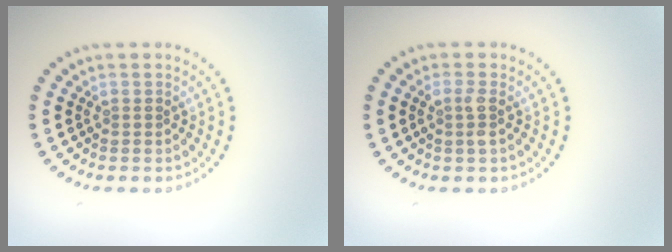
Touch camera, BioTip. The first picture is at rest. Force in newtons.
{"total": 1.4, "press": 1.3, "slide": 0.6}